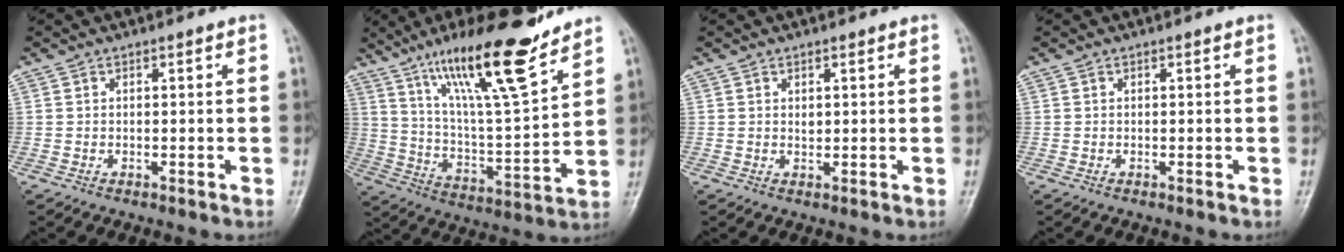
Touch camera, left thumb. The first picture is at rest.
{"total": 20.1, "force": [14.2, 3.1, 13.9], "torque": [-0.211, -0.074, 0.247]}
{"total": 1.2, "force": [0.5, 0.7, 0.8], "torque": [-0.010, -0.004, 0.011]}
{"total": 0.0}